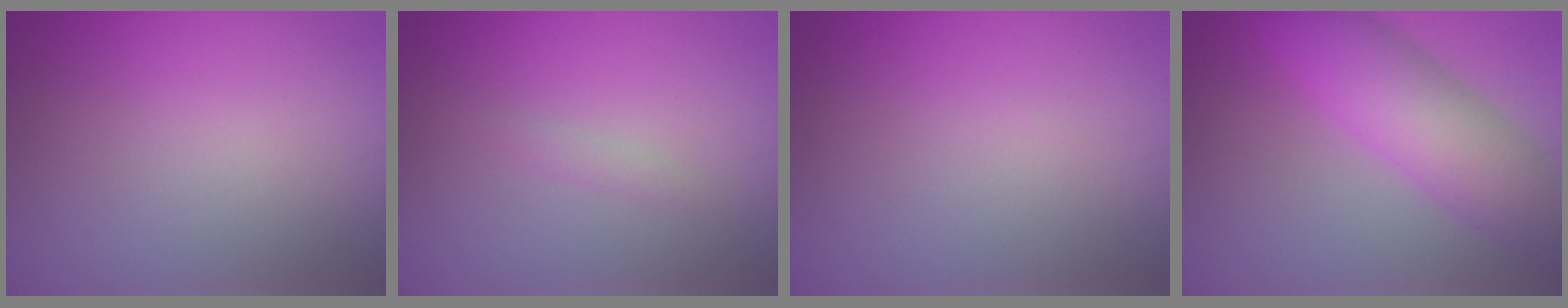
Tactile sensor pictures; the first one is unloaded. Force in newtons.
{"total": 0.8, "press": 0.8, "slide": 0.0}
{"total": 0.0}
{"total": 7.1, "press": 7.1, "slide": 0.2}